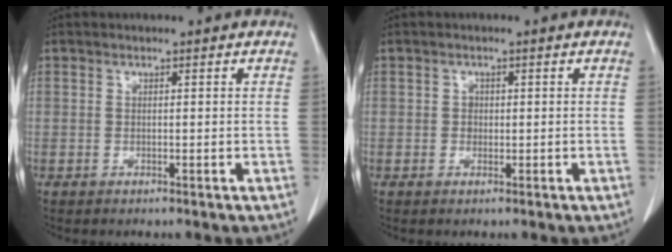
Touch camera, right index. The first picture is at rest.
{"total": 1.0, "force": [0.0, 1.0, 0.4], "torque": [-0.002, 0.003, -0.002]}